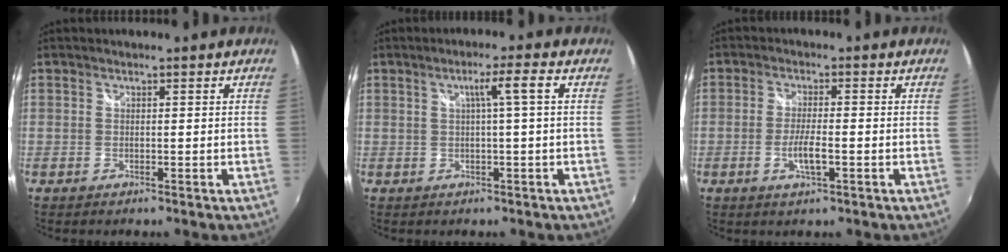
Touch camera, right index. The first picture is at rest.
{"total": 3.7, "force": [0.5, -0.7, 3.6], "torque": [-0.063, 0.006, 0.011]}
{"total": 4.3, "force": [-1.5, 0.8, 4.0], "torque": [-0.081, -0.006, -0.028]}